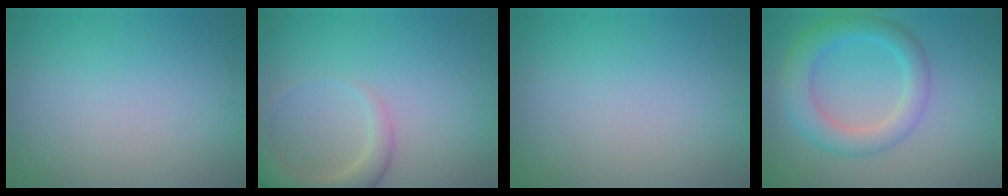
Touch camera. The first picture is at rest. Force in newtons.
{"total": 3.8, "press": 3.8, "slide": 0.4}
{"total": 0.0}
{"total": 4.7, "press": 4.7, "slide": 0.1}